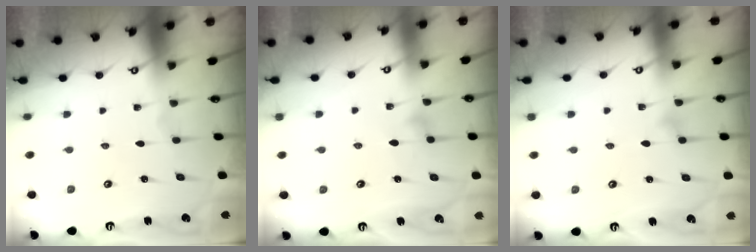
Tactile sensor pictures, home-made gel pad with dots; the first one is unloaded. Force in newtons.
{"total": 7.0, "press": 7.0, "slide": 0.4}
{"total": 7.1, "press": 7.1, "slide": 0.5}